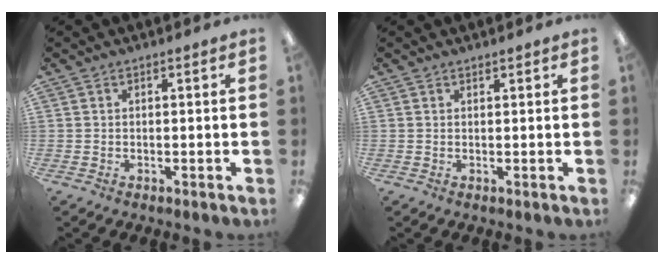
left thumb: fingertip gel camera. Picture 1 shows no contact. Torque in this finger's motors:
{"motor_torque": [0.10, -0.04, 0.00, -0.10, -0.01]}